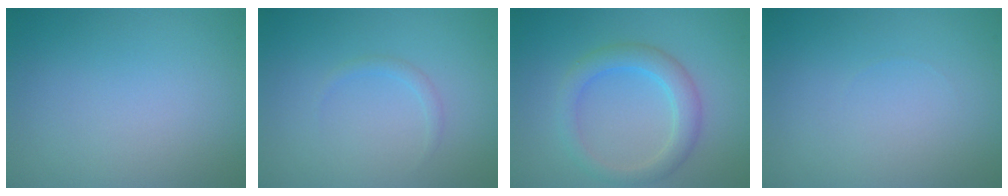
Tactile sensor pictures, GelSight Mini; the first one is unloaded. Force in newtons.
{"total": 0.8, "press": 0.8, "slide": 0.1}
{"total": 3.2, "press": 3.2, "slide": 0.1}
{"total": 0.0}